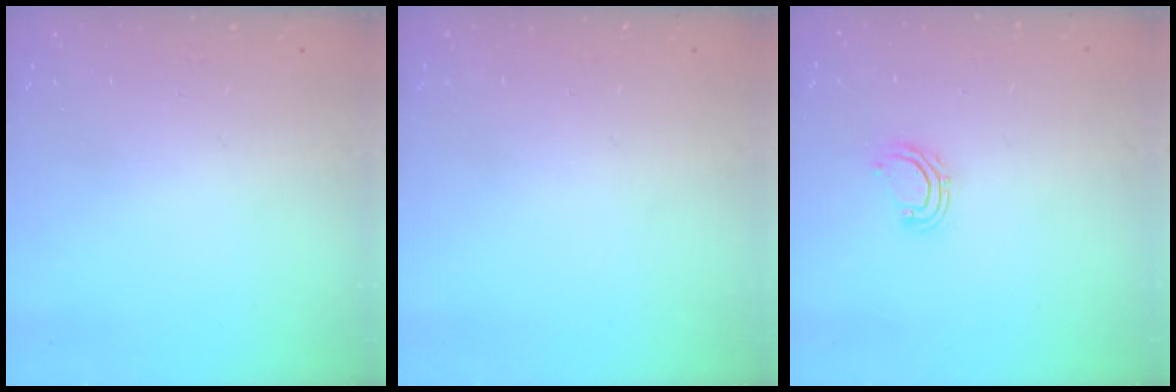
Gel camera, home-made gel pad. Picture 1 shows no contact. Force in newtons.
{"total": 0.0}
{"total": 6.5, "press": 6.5, "slide": 0.4}